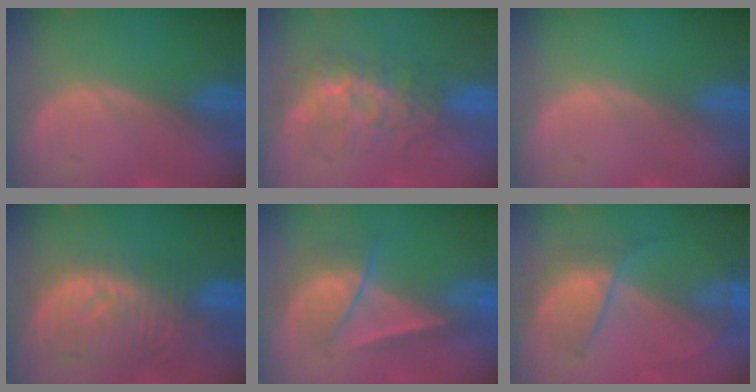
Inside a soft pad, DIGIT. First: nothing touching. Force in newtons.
{"total": 7.6, "press": 7.1, "slide": 2.8}
{"total": 0.0}
{"total": 10.6, "press": 9.4, "slide": 4.8}
{"total": 7.1, "press": 6.0, "slide": 3.7}
{"total": 6.2, "press": 6.1, "slide": 0.9}